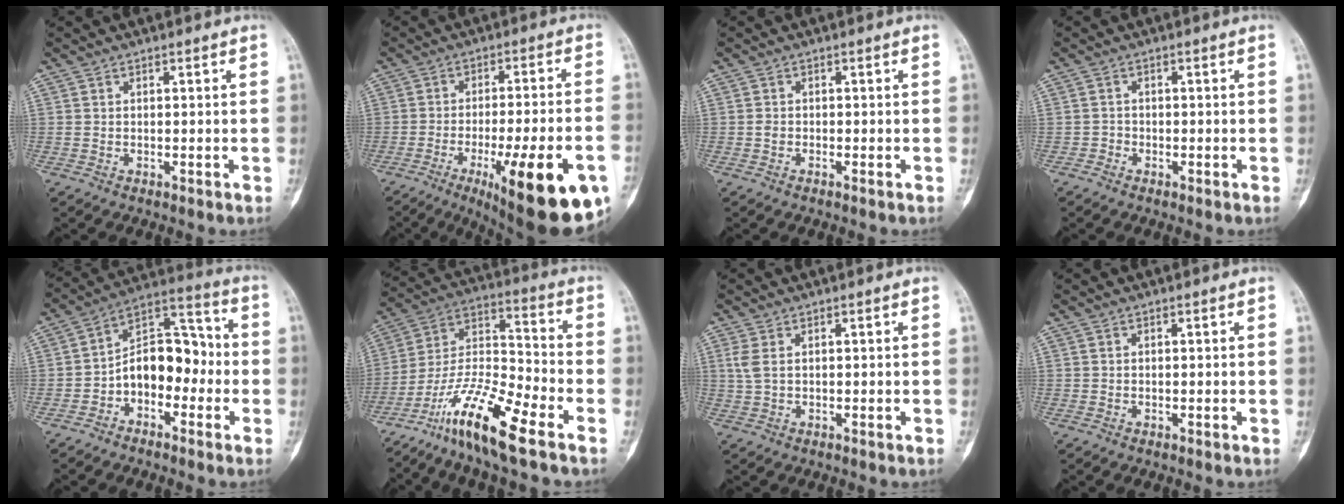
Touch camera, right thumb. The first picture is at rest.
{"total": 23.3, "force": [-10.1, 5.8, 20.2], "torque": [-0.237, 0.019, -0.135]}
{"total": 0.7, "force": [-0.4, 0.3, 0.5], "torque": [-0.014, 0.001, -0.011]}
{"total": 1.1, "force": [-0.6, 0.8, 0.0], "torque": [0.007, 0.006, -0.018]}
{"total": 12.3, "force": [-2.9, 8.0, 8.9], "torque": [-0.106, 0.055, -0.062]}
{"total": 18.7, "force": [-11.3, 3.9, 14.4], "torque": [-0.274, 0.061, -0.210]}
{"total": 2.4, "force": [0.5, 0.7, 2.2], "torque": [-0.061, 0.008, 0.018]}
{"total": 0.0}